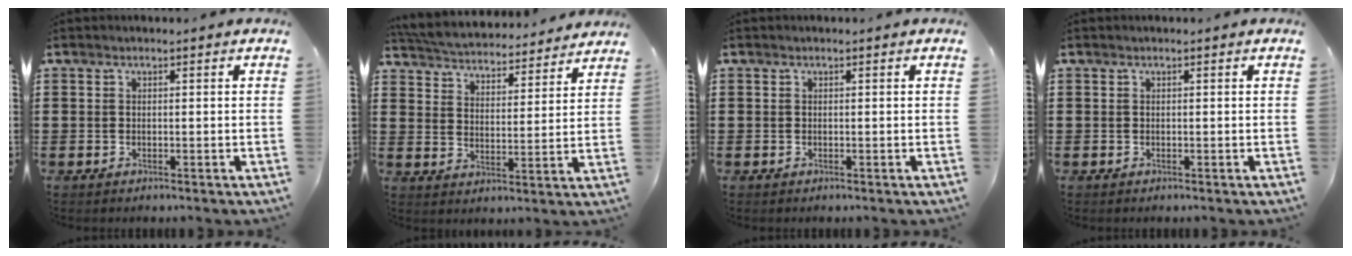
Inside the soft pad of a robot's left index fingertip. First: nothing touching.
{"total": 4.3, "force": [4.3, 0.0, 0.1], "torque": [-0.028, -0.037, 0.069]}
{"total": 0.0}
{"total": 0.0}